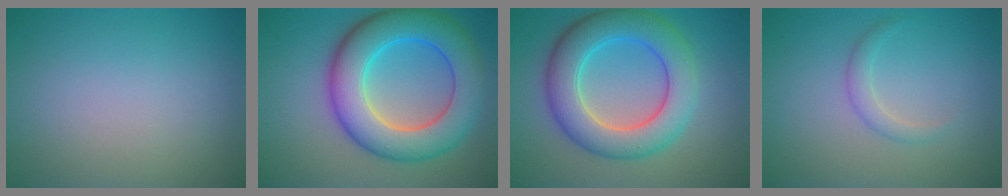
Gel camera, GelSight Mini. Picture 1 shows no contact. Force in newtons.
{"total": 10.2, "press": 10.2, "slide": 0.2}
{"total": 8.2, "press": 8.2, "slide": 0.4}
{"total": 1.4, "press": 1.4, "slide": 0.1}